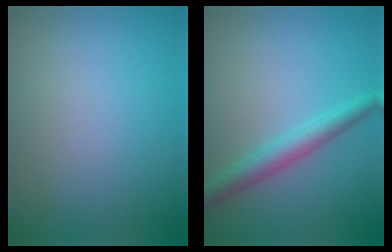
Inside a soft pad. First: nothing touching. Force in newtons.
{"total": 3.3, "press": 3.3, "slide": 0.1}